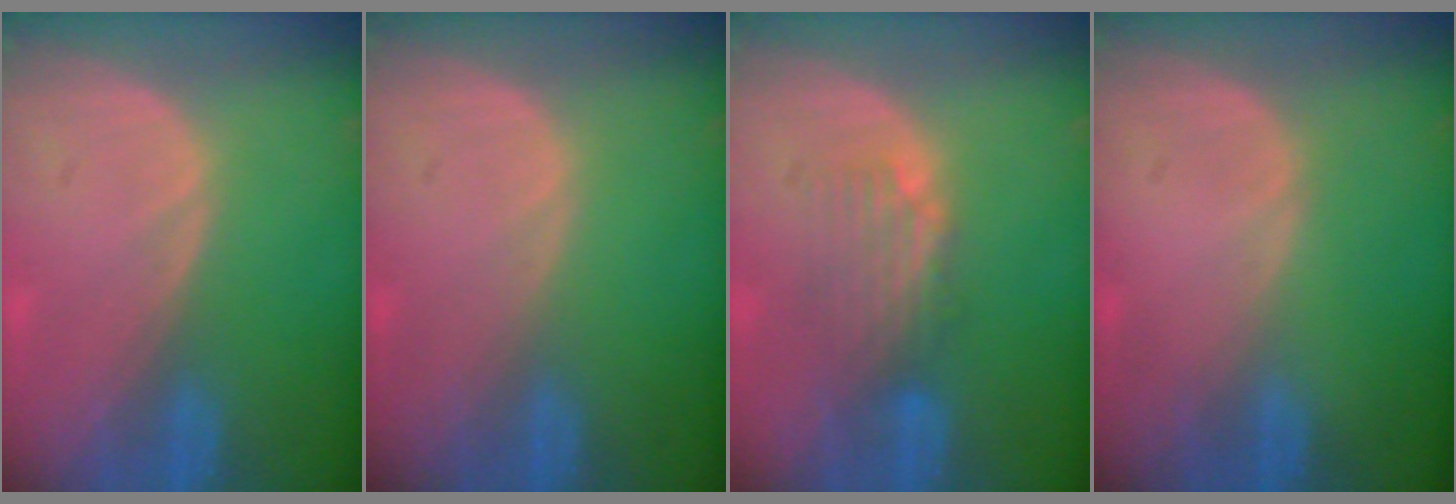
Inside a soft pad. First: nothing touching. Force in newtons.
{"total": 0.0}
{"total": 4.7, "press": 3.9, "slide": 2.5}
{"total": 0.0}